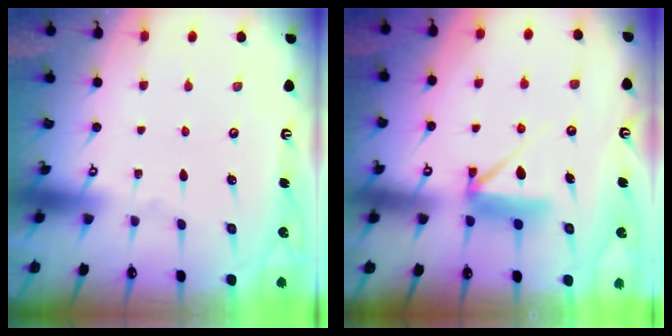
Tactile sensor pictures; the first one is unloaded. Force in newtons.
{"total": 7.8, "press": 7.7, "slide": 0.5}